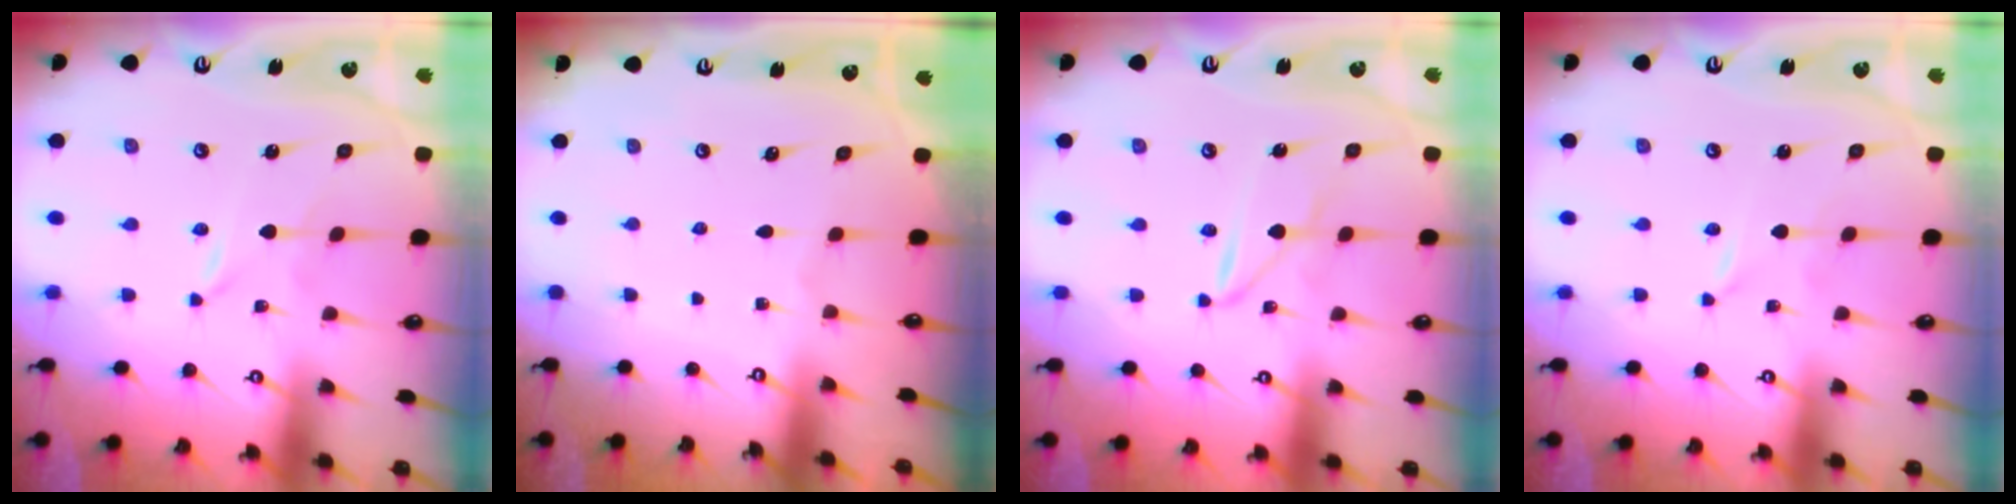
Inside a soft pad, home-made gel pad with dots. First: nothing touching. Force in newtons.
{"total": 0.0}
{"total": 2.6, "press": 2.6, "slide": 0.2}
{"total": 0.0}